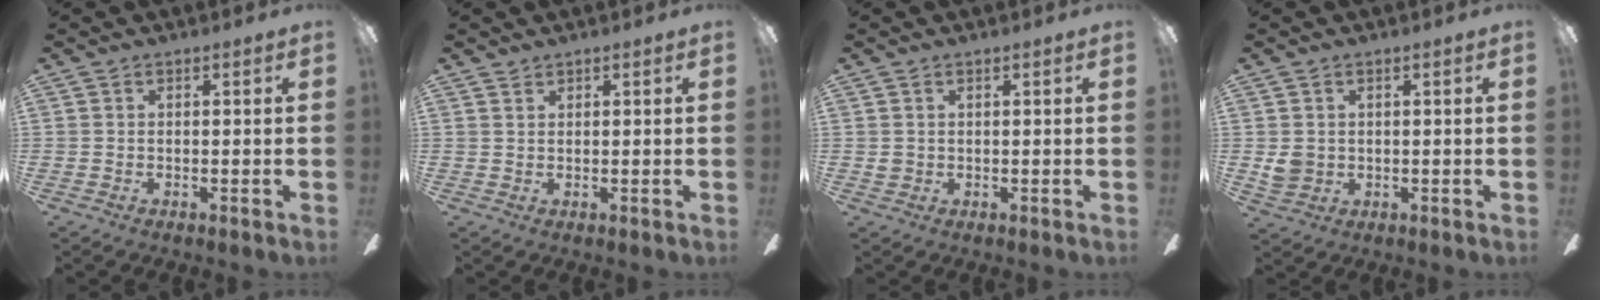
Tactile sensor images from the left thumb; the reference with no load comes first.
{"total": 0.8, "force": [0.8, 0.4, 0.0], "torque": [0.000, -0.001, 0.015]}
{"total": 1.1, "force": [0.5, 1.0, 0.1], "torque": [-0.004, 0.001, 0.010]}
{"total": 3.6, "force": [1.0, 3.3, 1.3], "torque": [-0.020, 0.002, 0.021]}